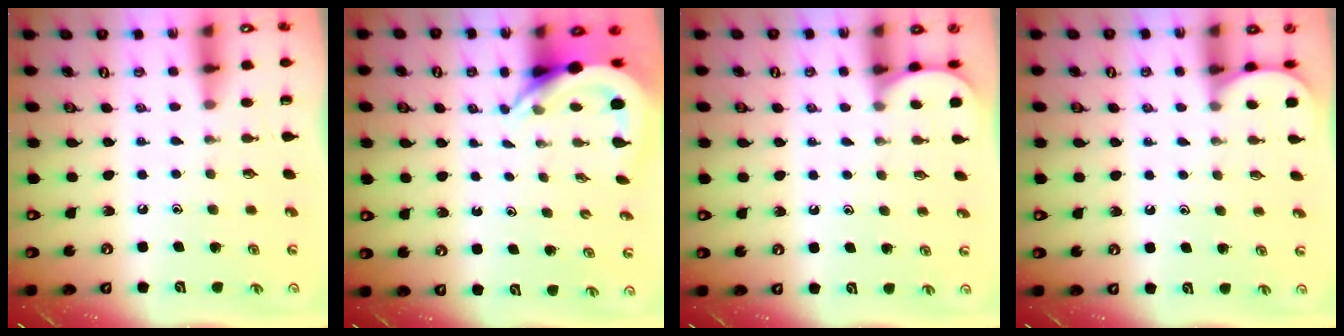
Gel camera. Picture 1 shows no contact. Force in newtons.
{"total": 5.7, "press": 5.7, "slide": 0.6}
{"total": 0.7, "press": 0.7, "slide": 0.1}
{"total": 0.7, "press": 0.7, "slide": 0.1}